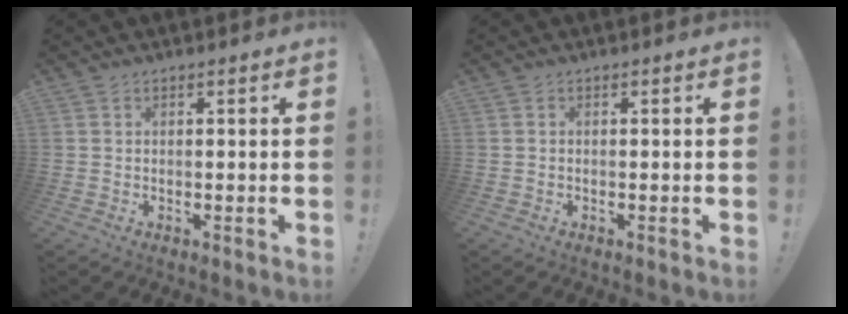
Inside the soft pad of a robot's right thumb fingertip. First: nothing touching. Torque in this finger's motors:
{"motor_torque": [-0.11, 0.22, -0.34, 0.28, -0.01]}